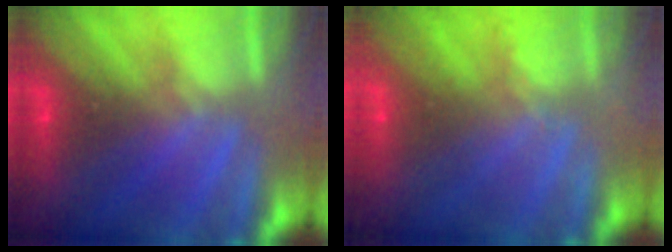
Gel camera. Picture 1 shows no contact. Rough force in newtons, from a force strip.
{"total": 2.0}